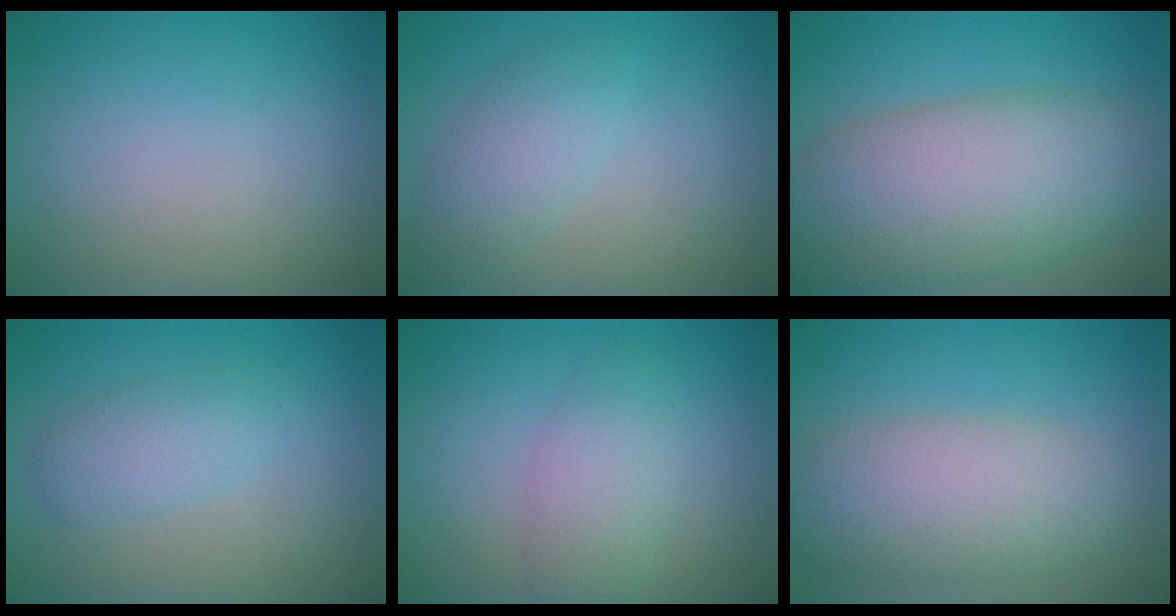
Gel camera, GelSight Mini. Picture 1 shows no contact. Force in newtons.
{"total": 3.0, "press": 3.0, "slide": 0.1}
{"total": 10.4, "press": 10.4, "slide": 0.7}
{"total": 2.5, "press": 2.5, "slide": 0.0}
{"total": 3.2, "press": 3.2, "slide": 0.3}
{"total": 6.6, "press": 6.6, "slide": 0.3}